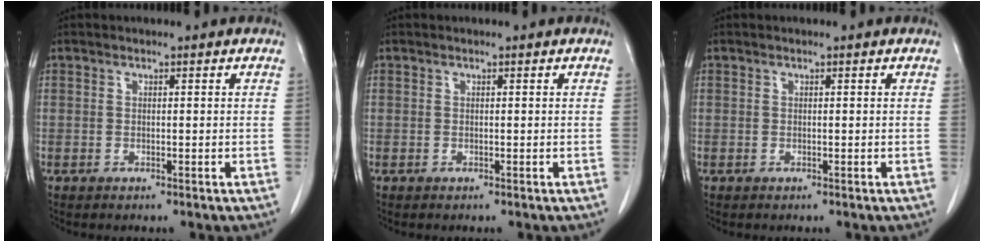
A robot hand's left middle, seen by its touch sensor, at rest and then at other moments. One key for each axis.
{"total": 0.0}
{"total": 0.0}